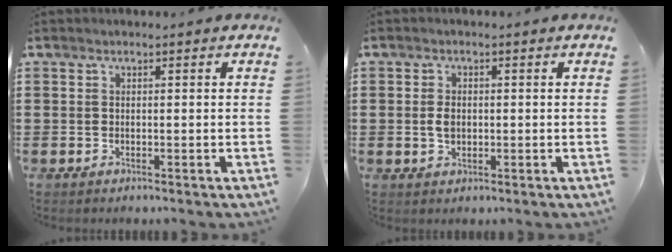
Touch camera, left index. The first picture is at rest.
{"total": 2.5, "force": [0.1, 1.5, 2.0], "torque": [-0.041, 0.005, 0.001]}